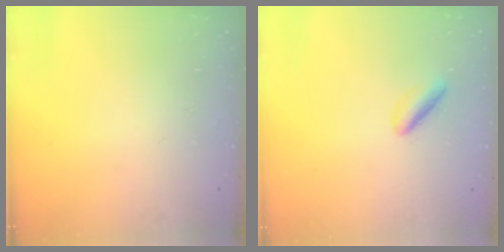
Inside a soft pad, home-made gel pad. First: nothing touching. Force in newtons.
{"total": 2.0, "press": 2.0, "slide": 0.0}